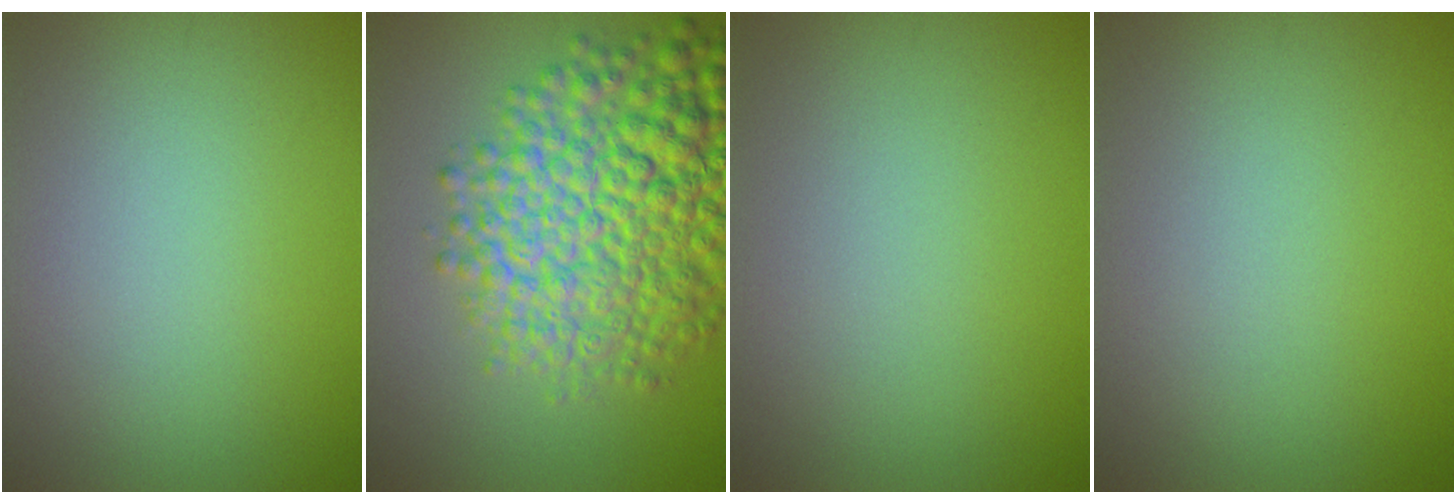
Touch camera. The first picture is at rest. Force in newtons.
{"total": 11.1, "press": 11.1, "slide": 0.3}
{"total": 0.0}
{"total": 0.0}